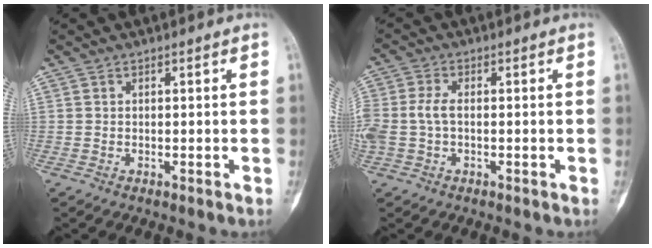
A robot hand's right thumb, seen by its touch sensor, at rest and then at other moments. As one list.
[{"total": 5.6, "force": [-0.4, 3.3, 4.5], "torque": [-0.124, 0.013, -0.008]}]